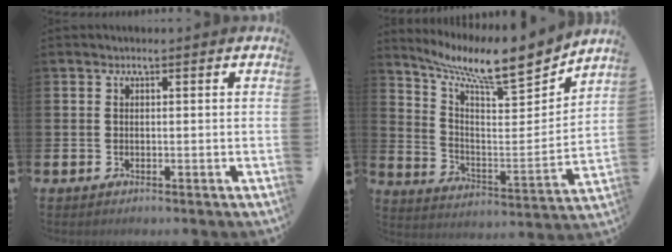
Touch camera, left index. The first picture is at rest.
{"total": 11.5, "force": [9.7, 2.2, 5.8], "torque": [-0.124, -0.077, 0.157]}